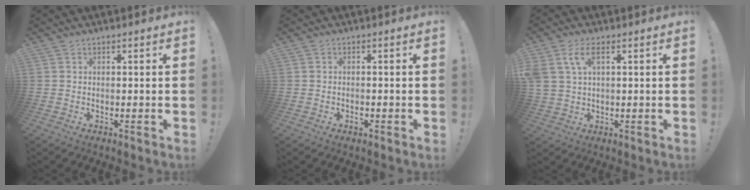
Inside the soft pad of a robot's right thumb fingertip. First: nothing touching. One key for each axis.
{"total": 0.9, "fx": -0.8, "fy": 0.3, "fz": 0.4, "tx": -0.005, "ty": 0.001, "tz": -0.014}
{"total": 6.8, "fx": 2.7, "fy": 3.4, "fz": 5.3, "tx": -0.103, "ty": -0.001, "tz": 0.054}